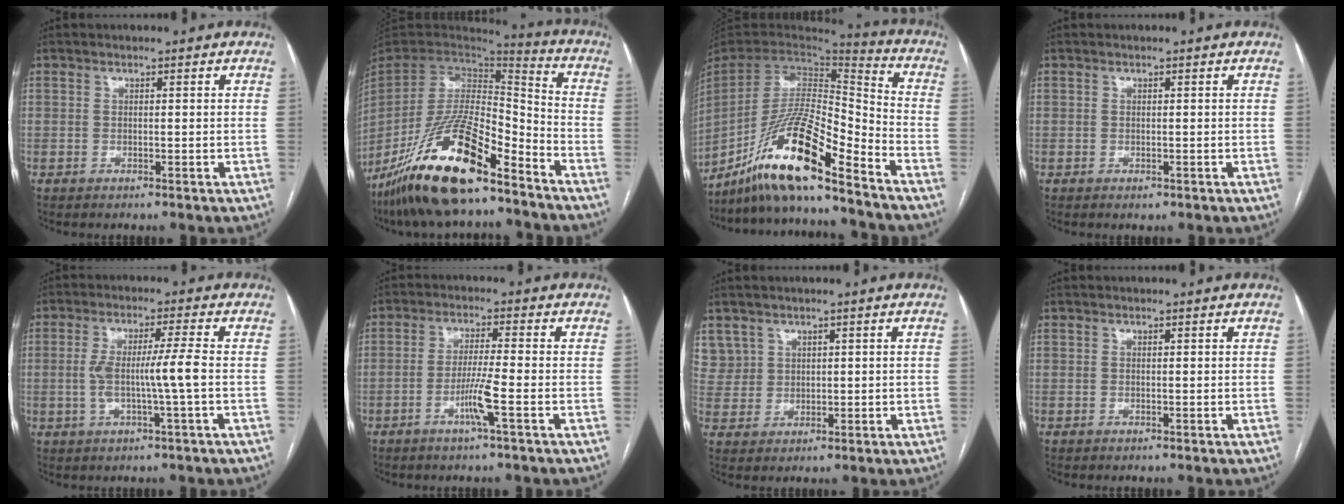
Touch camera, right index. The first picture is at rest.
{"total": 20.9, "force": [-14.4, 4.7, 14.4], "torque": [-0.299, -0.024, -0.264]}
{"total": 17.3, "force": [-12.7, 1.3, 11.6], "torque": [-0.234, -0.002, -0.236]}
{"total": 0.6, "force": [-0.4, 0.4, 0.3], "torque": [-0.003, 0.002, -0.003]}
{"total": 6.5, "force": [-0.8, -0.5, 6.5], "torque": [-0.124, 0.006, -0.012]}
{"total": 5.1, "force": [-2.1, -0.7, 4.6], "torque": [-0.091, -0.008, -0.043]}
{"total": 5.2, "force": [3.0, 4.3, -0.1], "torque": [0.008, 0.010, 0.065]}
{"total": 0.0}